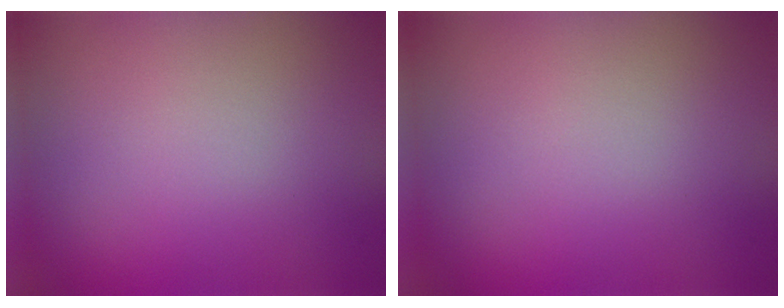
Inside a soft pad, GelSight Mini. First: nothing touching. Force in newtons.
{"total": 0.0}